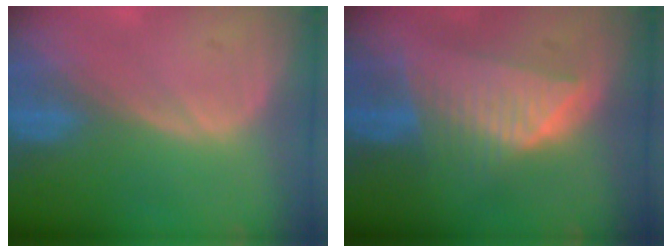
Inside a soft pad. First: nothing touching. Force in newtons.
{"total": 7.6, "press": 7.1, "slide": 2.9}